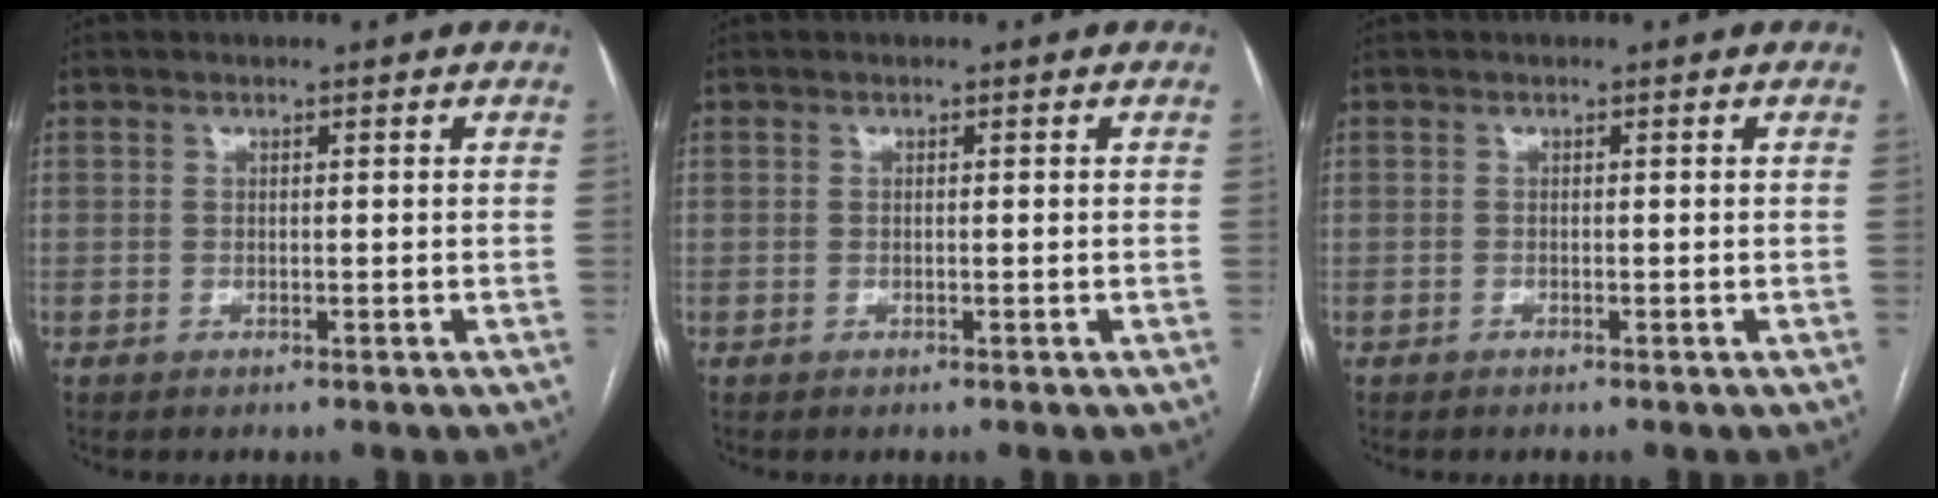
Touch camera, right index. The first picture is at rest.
{"total": 0.0}
{"total": 0.0}